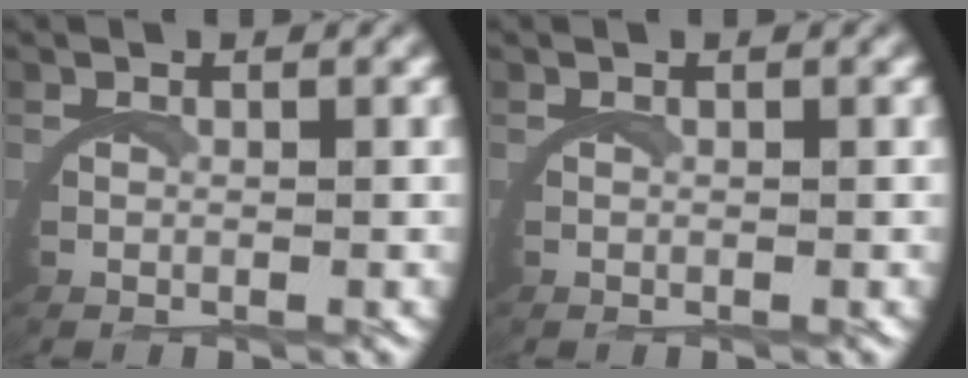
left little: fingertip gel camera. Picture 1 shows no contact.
{"total": 0.0}